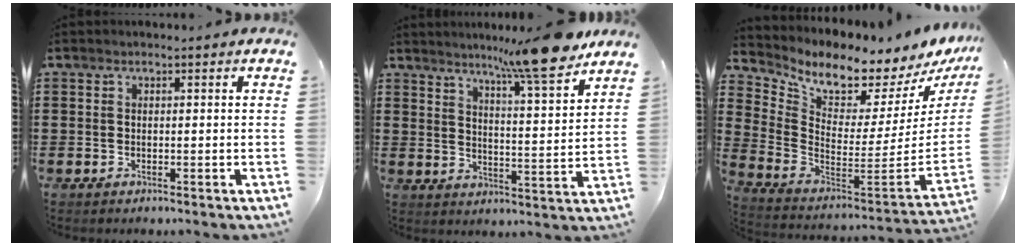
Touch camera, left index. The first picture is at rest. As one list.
[{"total": 11.0, "force": [9.5, -0.6, 5.4], "torque": [-0.093, -0.057, 0.157]}, {"total": 5.9, "force": [5.5, 1.1, 1.8], "torque": [-0.069, -0.070, 0.089]}]